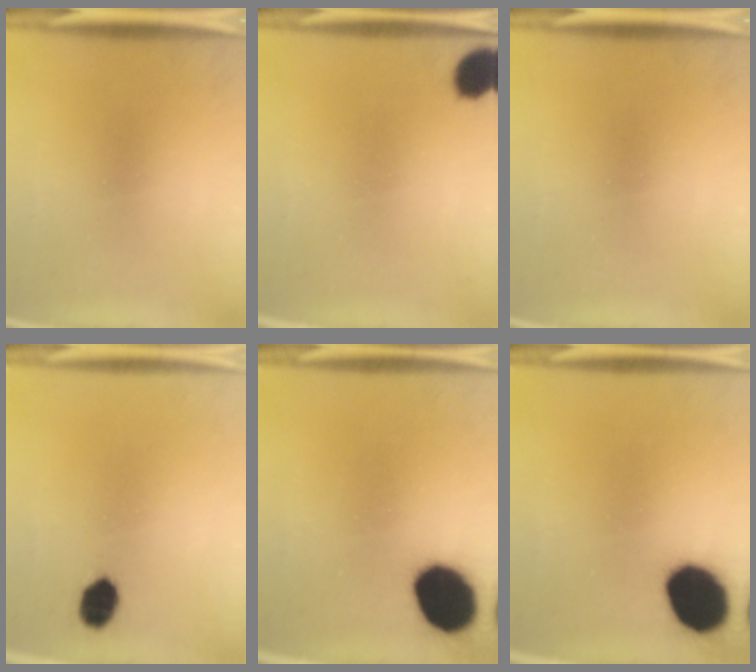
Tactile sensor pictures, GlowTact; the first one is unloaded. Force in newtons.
{"total": 7.0}
{"total": 0.0}
{"total": 5.8}
{"total": 16.5}
{"total": 16.5}